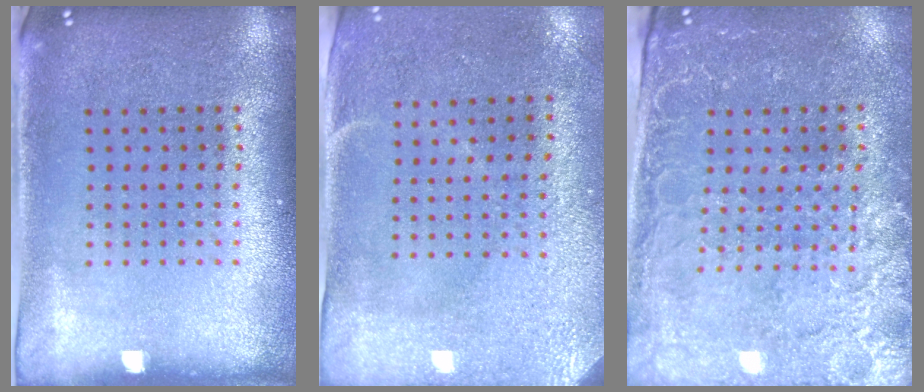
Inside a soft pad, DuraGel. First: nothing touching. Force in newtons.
{"total": 2.9, "press": 2.4, "slide": 1.6}
{"total": 2.9, "press": 2.8, "slide": 0.8}